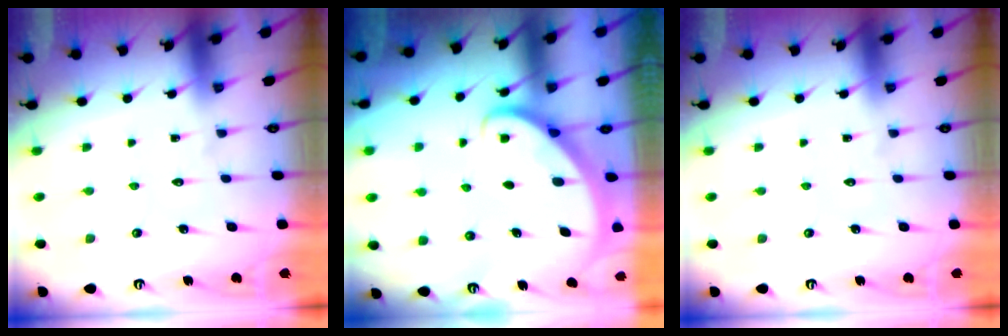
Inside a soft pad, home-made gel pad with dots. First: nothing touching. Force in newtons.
{"total": 2.9, "press": 2.9, "slide": 0.2}
{"total": 0.0}